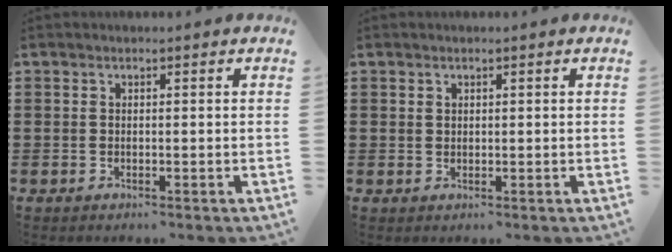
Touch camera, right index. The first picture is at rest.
{"total": 0.5, "force": [0.4, 0.3, 0.0], "torque": [0.000, 0.001, 0.008]}